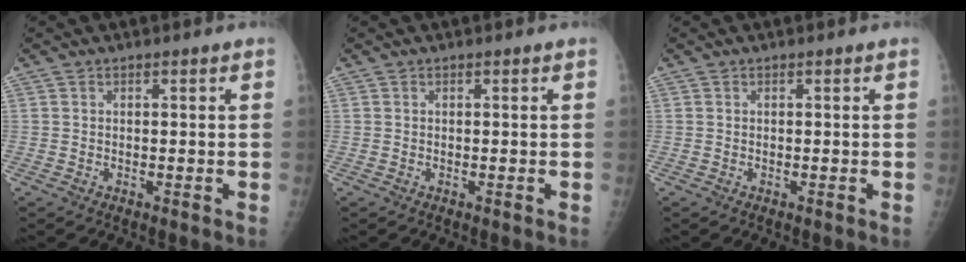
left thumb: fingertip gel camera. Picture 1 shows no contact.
{"total": 0.0}
{"total": 0.0}